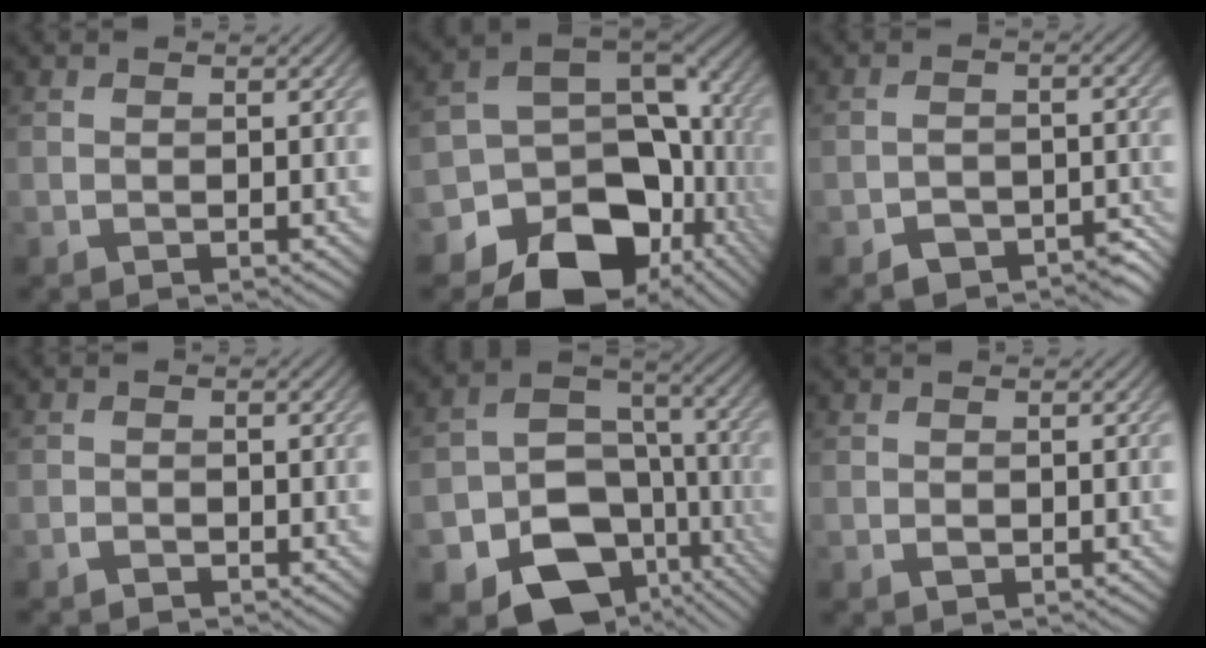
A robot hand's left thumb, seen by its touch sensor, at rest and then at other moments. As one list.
[{"total": 17.2, "force": [-8.0, 12.2, 9.1], "torque": [-0.174, -0.037, -0.102]}, {"total": 5.1, "force": [-3.8, 2.5, 2.4], "torque": [-0.036, -0.003, -0.061]}, {"total": 1.1, "force": [-0.9, 0.6, 0.3], "torque": [-0.006, 0.000, -0.018]}, {"total": 15.7, "force": [-7.2, 11.3, 8.2], "torque": [-0.133, -0.051, -0.103]}, {"total": 0.6, "force": [-0.1, 0.4, 0.4], "torque": [-0.006, -0.003, -0.002]}]